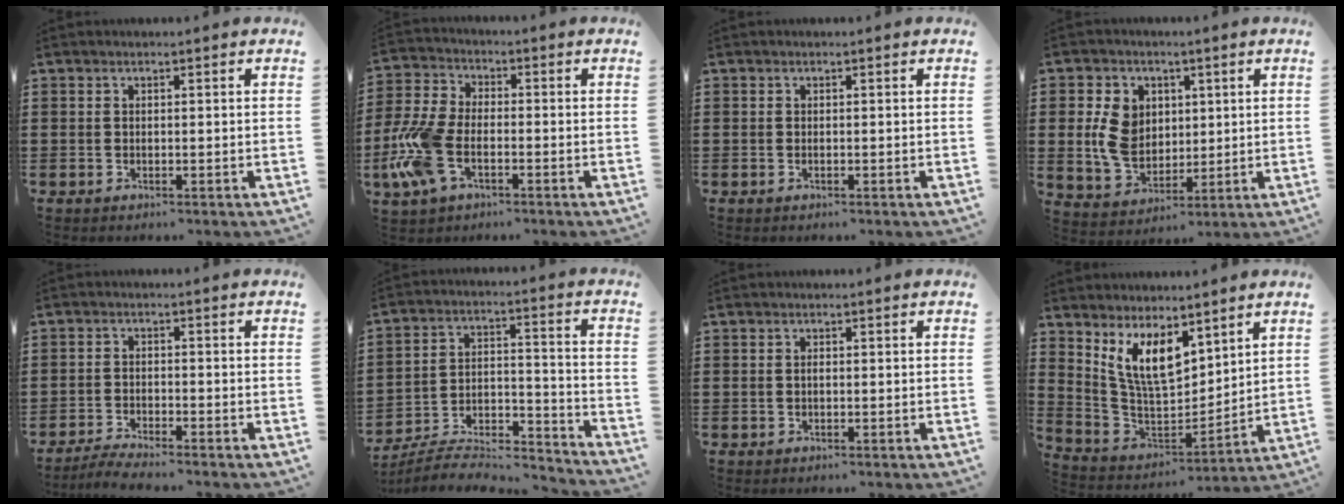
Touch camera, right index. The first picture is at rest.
{"total": 9.1, "force": [-3.5, 4.9, 6.8], "torque": [-0.176, -0.005, -0.071]}
{"total": 0.0}
{"total": 8.6, "force": [1.0, 6.9, 5.0], "torque": [-0.119, 0.005, 0.013]}
{"total": 2.9, "force": [-2.8, -0.2, 0.6], "torque": [-0.012, 0.002, -0.058]}
{"total": 7.1, "force": [-6.6, 1.6, 2.2], "torque": [-0.041, 0.002, -0.132]}
{"total": 0.5, "force": [-0.2, 0.1, 0.5], "torque": [-0.013, -0.004, -0.003]}
{"total": 8.9, "force": [5.5, 3.7, 5.9], "torque": [-0.139, -0.023, 0.104]}